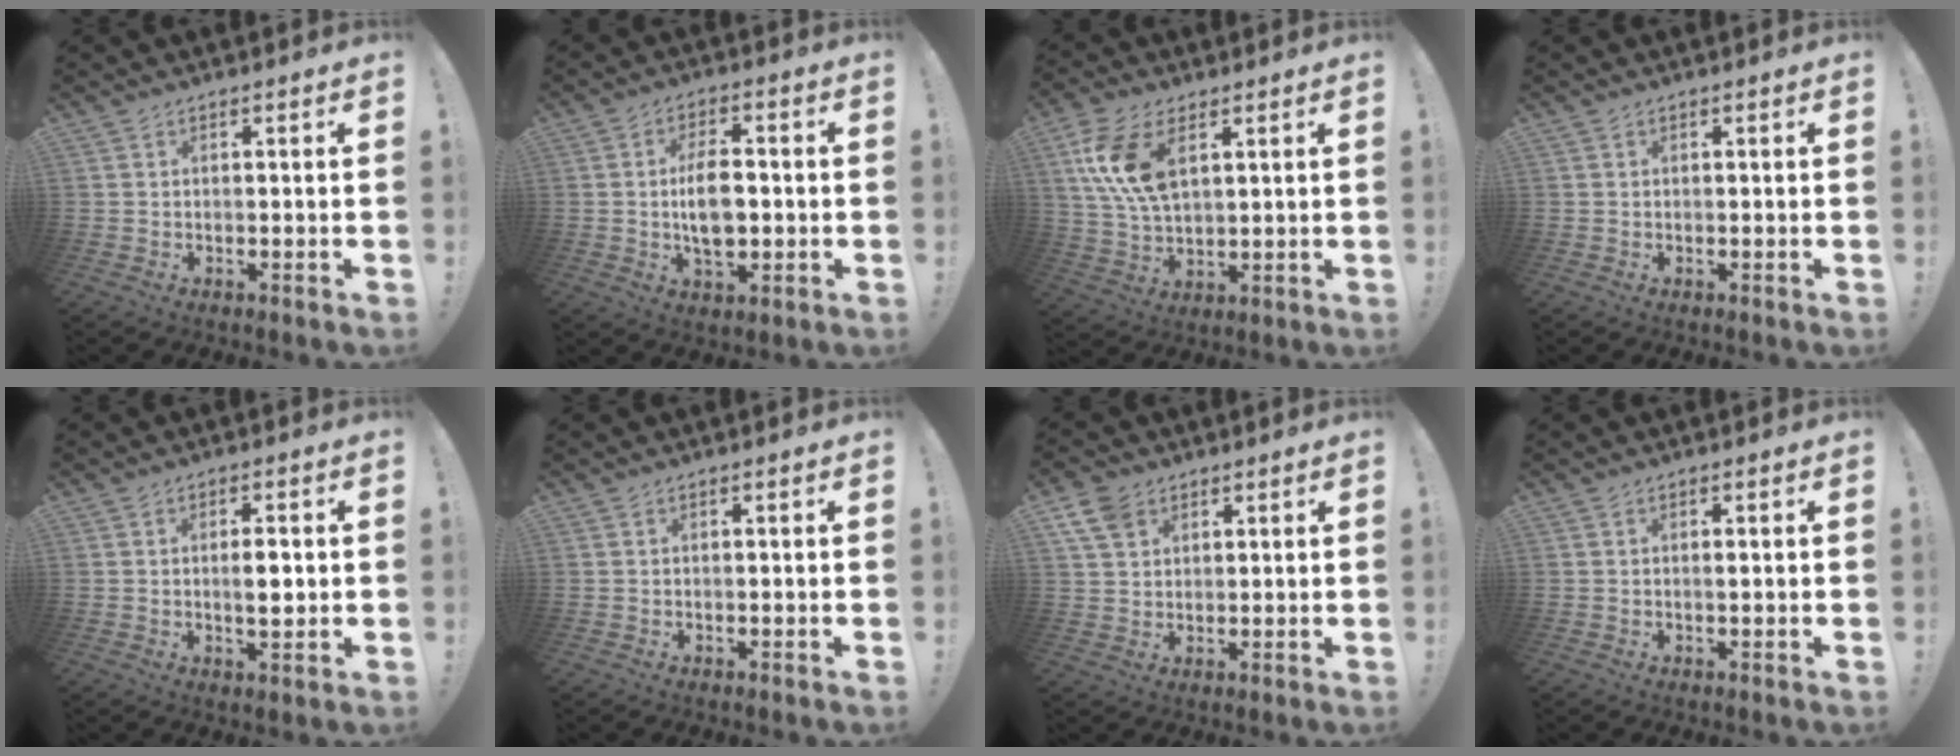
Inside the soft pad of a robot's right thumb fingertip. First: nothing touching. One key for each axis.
{"total": 10.1, "fx": -0.8, "fy": 5.8, "fz": 8.2, "tx": -0.146, "ty": 0.001, "tz": -0.019}
{"total": 13.1, "fx": 5.1, "fy": 7.1, "fz": 9.7, "tx": -0.191, "ty": -0.012, "tz": 0.096}
{"total": 0.0}
{"total": 4.7, "fx": -0.2, "fy": 1.7, "fz": 4.4, "tx": -0.059, "ty": -0.002, "tz": -0.008}
{"total": 0.0}
{"total": 7.3, "fx": 4.1, "fy": 4.9, "fz": 3.6, "tx": -0.065, "ty": -0.008, "tz": 0.083}
{"total": 0.7, "fx": 0.1, "fy": 0.0, "fz": 0.7, "tx": -0.006, "ty": -0.003, "tz": -0.001}